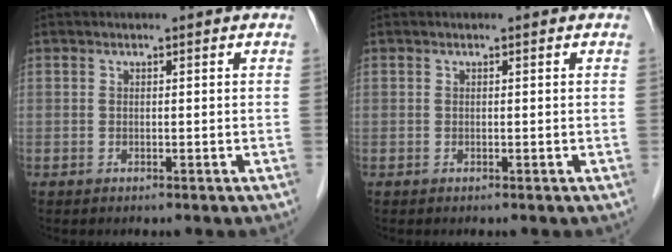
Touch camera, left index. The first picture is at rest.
{"total": 0.0}